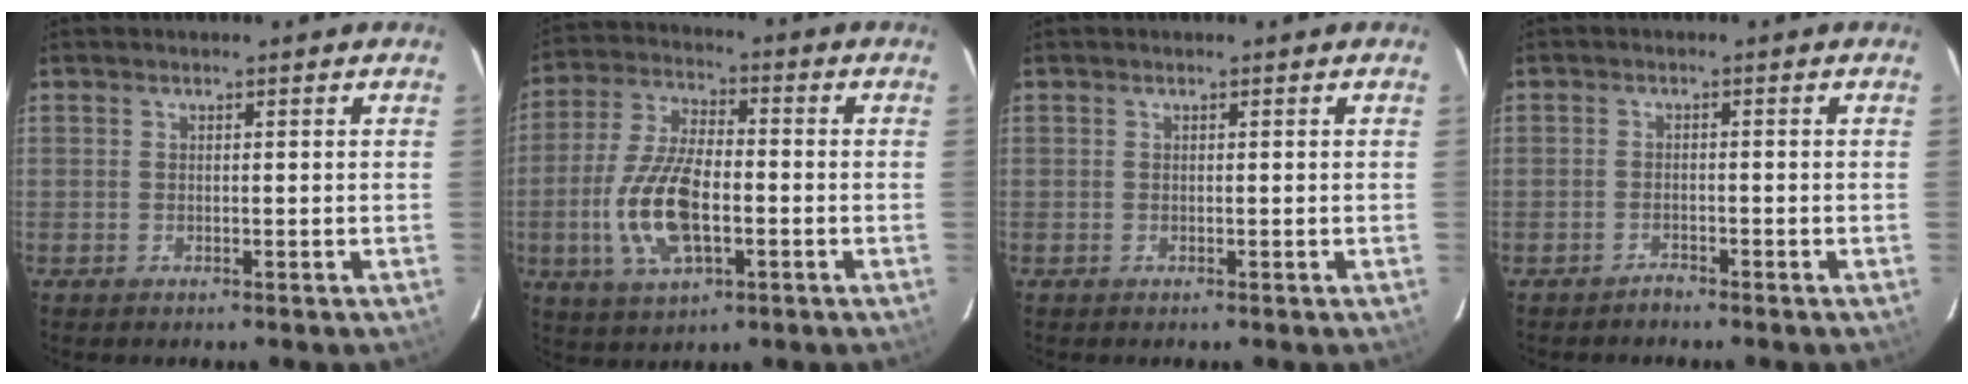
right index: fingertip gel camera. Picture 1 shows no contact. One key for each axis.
{"total": 14.1, "fx": -3.3, "fy": 6.4, "fz": 12.2, "tx": -0.259, "ty": -0.001, "tz": -0.060}
{"total": 0.0}
{"total": 1.5, "fx": -1.4, "fy": 0.4, "fz": 0.1, "tx": -0.004, "ty": 0.002, "tz": -0.025}